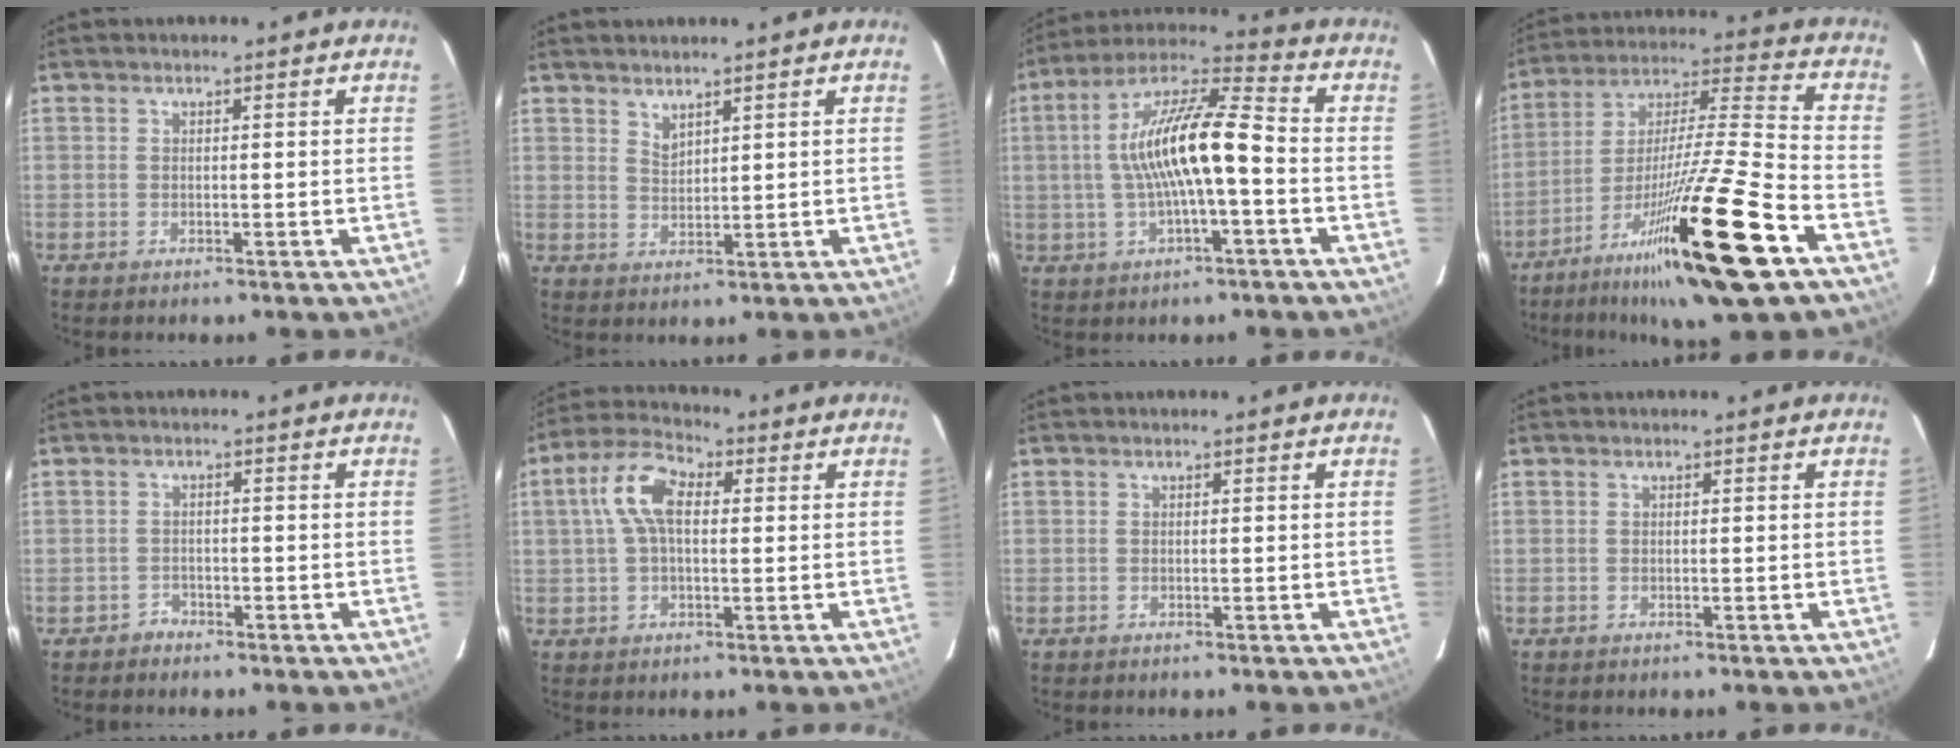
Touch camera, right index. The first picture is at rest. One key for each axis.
{"total": 2.5, "fx": 2.2, "fy": 0.7, "fz": 0.9, "tx": -0.014, "ty": 0.001, "tz": 0.040}
{"total": 14.4, "fx": -1.4, "fy": 3.1, "fz": 14.0, "tx": -0.259, "ty": 0.021, "tz": -0.027}
{"total": 24.9, "fx": -14.4, "fy": 1.4, "fz": 20.3, "tx": -0.366, "ty": -0.043, "tz": -0.243}
{"total": 1.8, "fx": -1.3, "fy": 1.2, "fz": -0.3, "tx": 0.004, "ty": 0.010, "tz": -0.022}
{"total": 9.1, "fx": 1.6, "fy": 4.8, "fz": 7.5, "tx": -0.155, "ty": 0.027, "tz": 0.027}
{"total": 0.0}
{"total": 0.0}